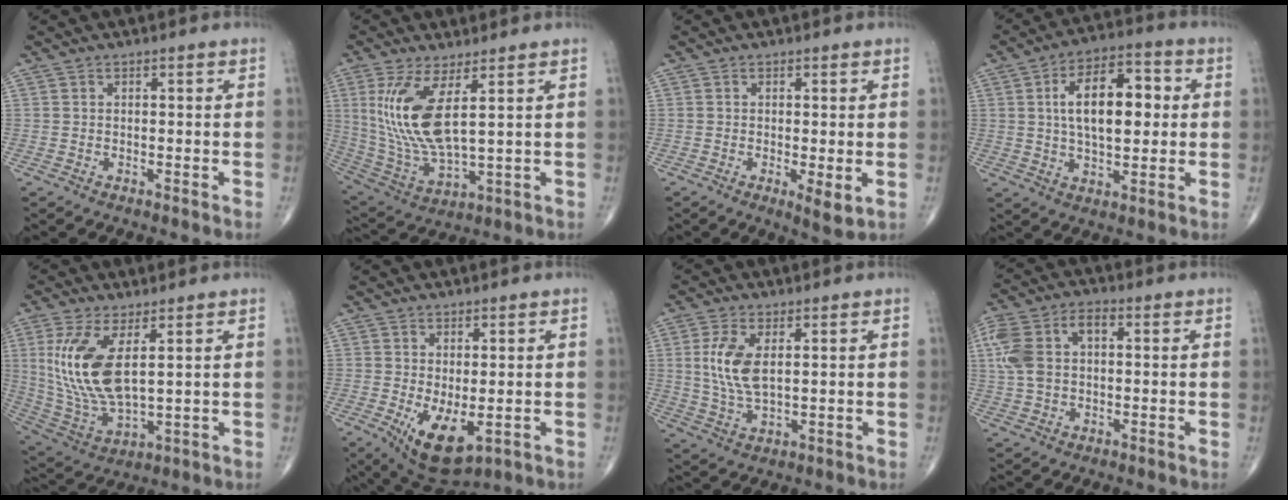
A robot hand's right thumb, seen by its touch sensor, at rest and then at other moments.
{"total": 14.2, "force": [4.0, 4.7, 12.9], "torque": [-0.282, -0.030, 0.094]}
{"total": 3.8, "force": [-0.7, 1.0, 3.6], "torque": [-0.062, -0.015, -0.013]}
{"total": 14.5, "force": [2.0, 7.4, 12.4], "torque": [-0.182, 0.015, 0.029]}
{"total": 14.9, "force": [3.7, 6.2, 13.1], "torque": [-0.281, -0.022, 0.092]}
{"total": 8.8, "force": [-2.0, 4.1, 7.5], "torque": [-0.121, -0.021, -0.015]}
{"total": 8.2, "force": [1.7, 3.9, 7.1], "torque": [-0.155, -0.007, 0.040]}
{"total": 11.1, "force": [1.5, 6.8, 8.6], "torque": [-0.193, 0.033, 0.029]}